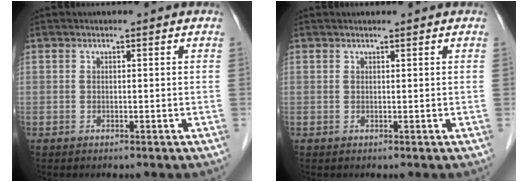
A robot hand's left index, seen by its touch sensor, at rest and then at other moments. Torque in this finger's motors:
{"motor_torque": [0.30, -0.13, 0.03, 0.00]}